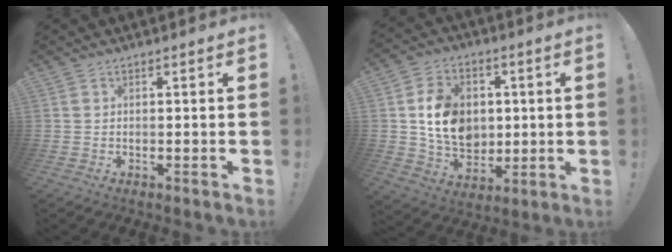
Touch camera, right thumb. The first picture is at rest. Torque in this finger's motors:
{"motor_torque": [2.41, 1.90, 0.31, -2.46, 0.02]}